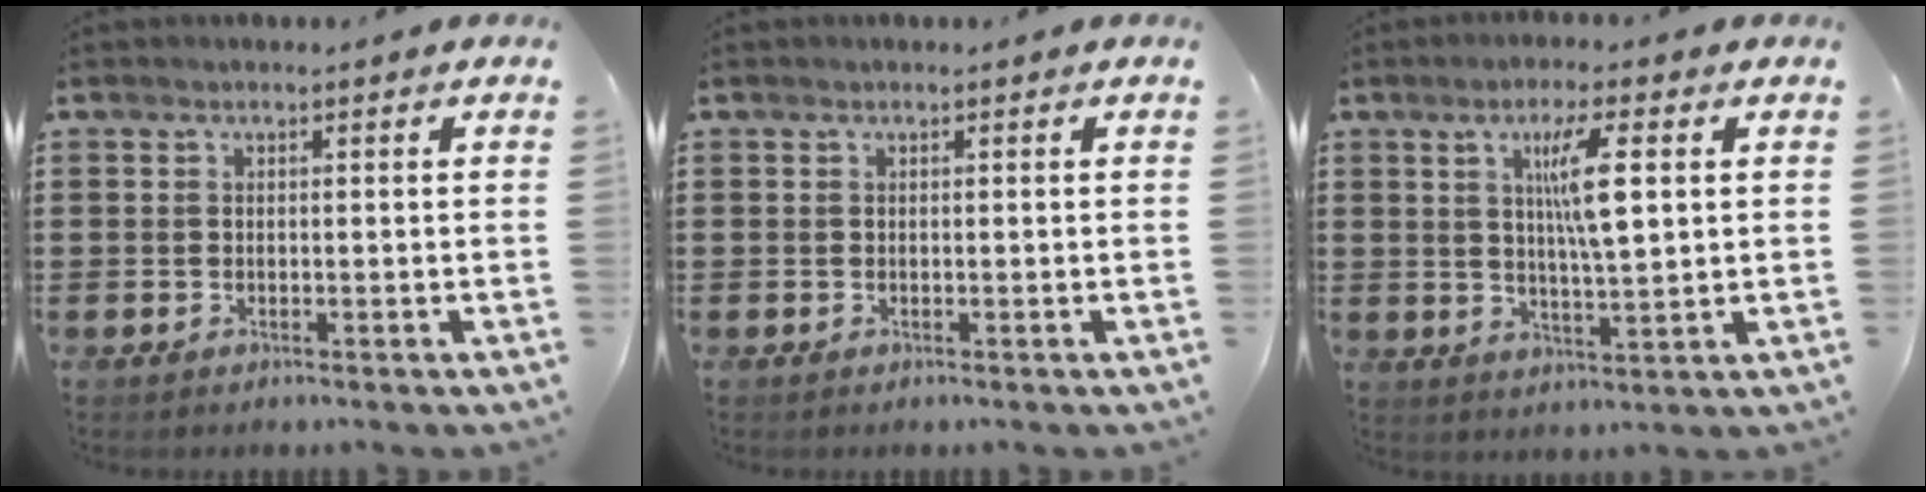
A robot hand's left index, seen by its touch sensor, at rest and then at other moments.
{"total": 0.0}
{"total": 7.5, "force": [2.4, 1.4, 7.0], "torque": [-0.126, 0.001, 0.032]}